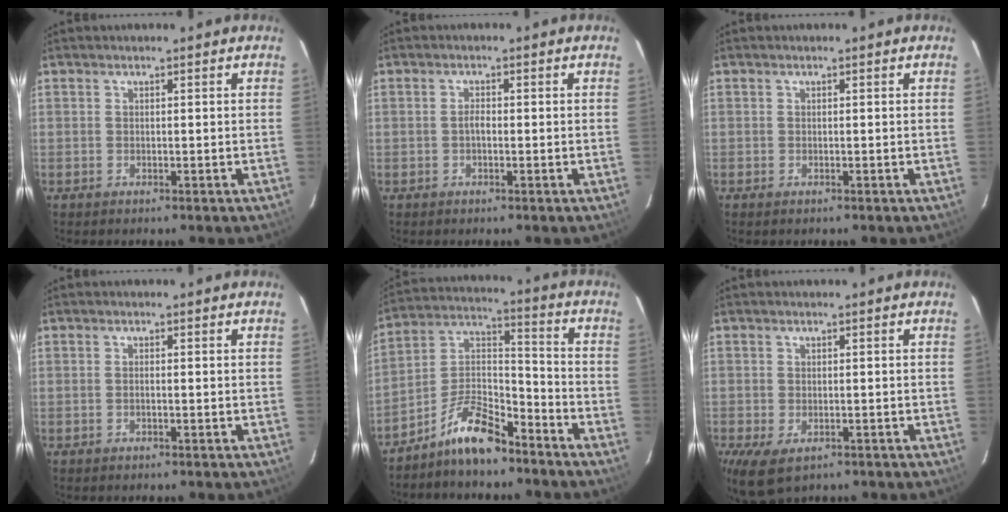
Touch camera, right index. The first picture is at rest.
{"total": 1.2, "force": [-0.3, 0.6, 1.0], "torque": [-0.019, 0.005, -0.007]}
{"total": 0.0}
{"total": 0.7, "force": [-0.2, 0.1, 0.6], "torque": [-0.014, 0.002, -0.005]}
{"total": 11.6, "force": [-8.6, 3.9, 6.7], "torque": [-0.138, 0.037, -0.161]}
{"total": 6.7, "force": [-3.3, 3.9, 4.3], "torque": [-0.090, -0.027, -0.052]}